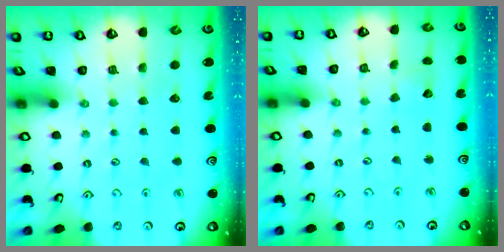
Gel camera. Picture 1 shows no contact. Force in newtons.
{"total": 3.6, "press": 3.6, "slide": 0.3}